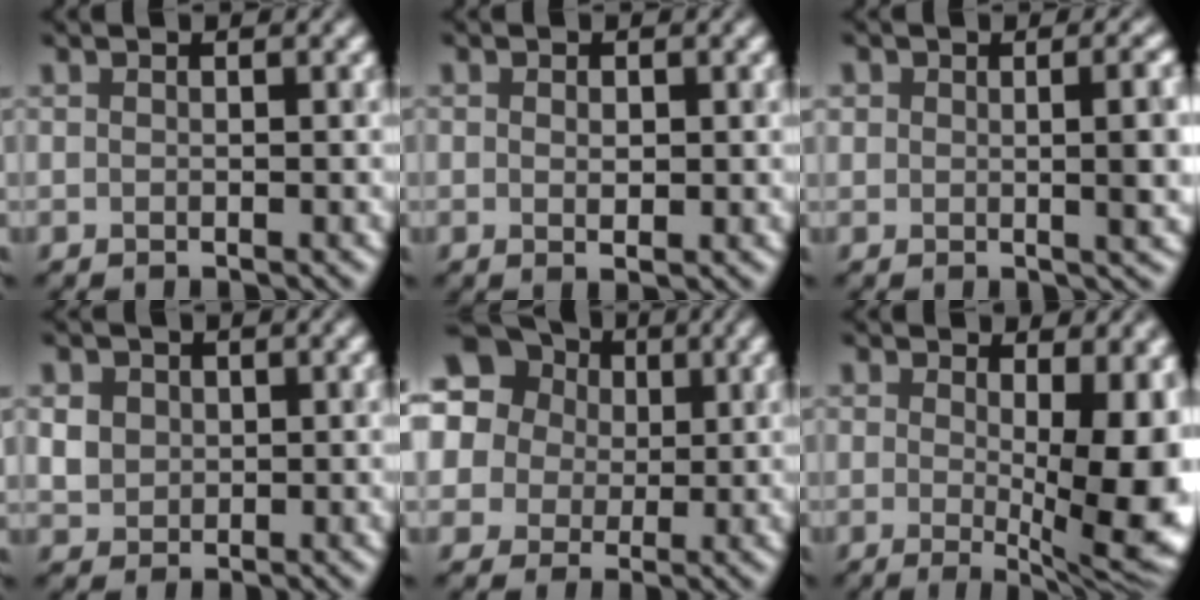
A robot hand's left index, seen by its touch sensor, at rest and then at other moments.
{"total": 1.2, "force": [0.1, 0.7, 1.0], "torque": [-0.016, -0.001, 0.000]}
{"total": 3.8, "force": [0.5, 1.4, 3.5], "torque": [-0.041, 0.000, 0.011]}
{"total": 2.5, "force": [0.7, 2.2, 1.0], "torque": [-0.032, 0.001, 0.022]}
{"total": 16.7, "force": [6.2, 13.9, 6.9], "torque": [-0.186, 0.040, 0.080]}
{"total": 9.5, "force": [0.0, 3.3, 8.9], "torque": [-0.099, -0.008, -0.001]}